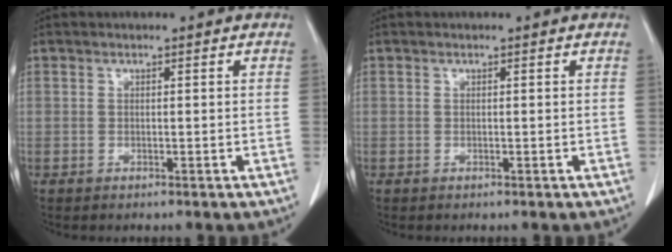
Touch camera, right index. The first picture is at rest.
{"total": 0.0}